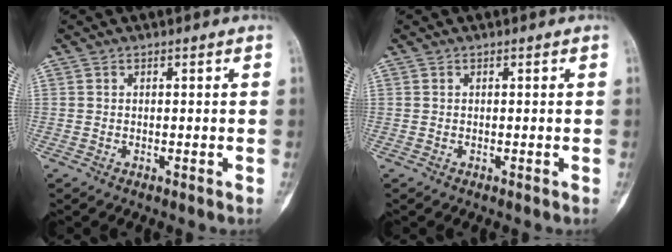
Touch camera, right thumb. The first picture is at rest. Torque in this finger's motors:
{"motor_torque": [2.51, 2.51, -0.01, -0.01, 0.00]}